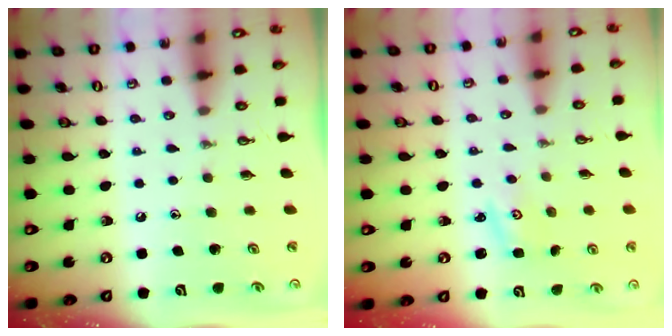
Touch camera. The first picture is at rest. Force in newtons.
{"total": 2.5, "press": 2.5, "slide": 0.4}